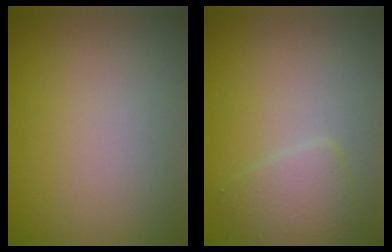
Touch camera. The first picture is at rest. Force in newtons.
{"total": 2.5, "press": 2.5, "slide": 0.1}